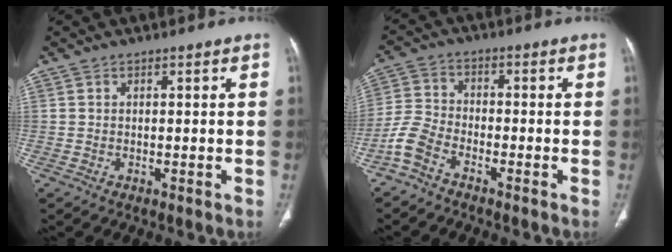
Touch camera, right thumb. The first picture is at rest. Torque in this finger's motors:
{"motor_torque": [-0.06, 0.10, 0.33, -0.31, 0.02]}